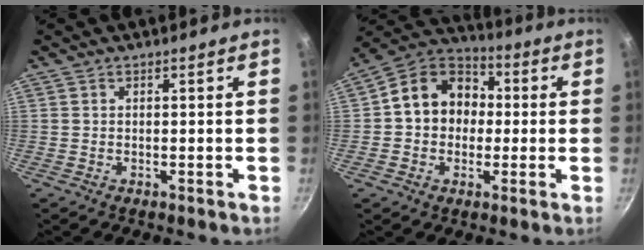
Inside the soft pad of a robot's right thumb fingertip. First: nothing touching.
{"total": 13.3, "force": [0.6, 11.0, 7.5], "torque": [-0.078, 0.033, -0.009]}